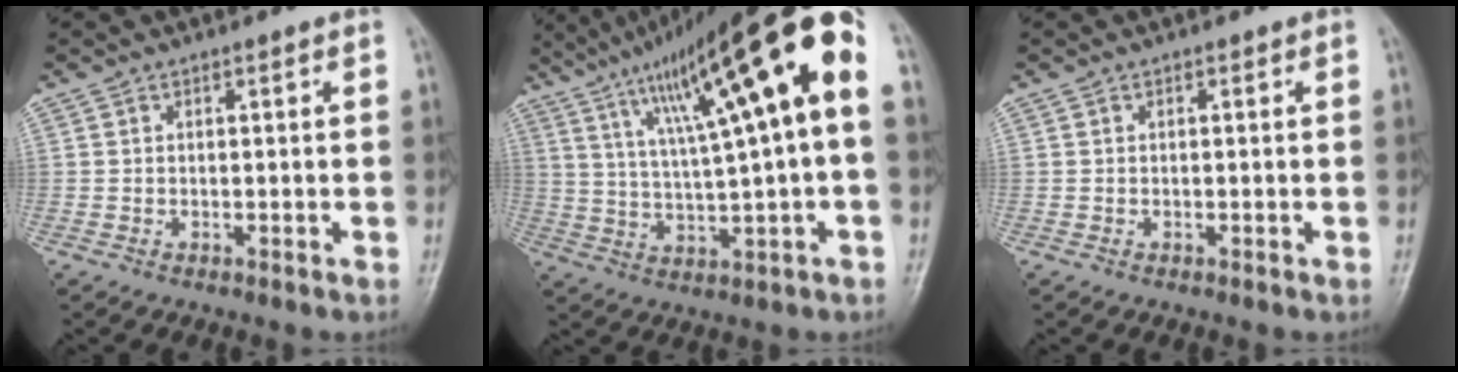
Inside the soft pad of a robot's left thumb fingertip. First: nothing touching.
{"total": 22.3, "force": [6.9, 3.5, 20.9], "torque": [-0.330, 0.022, 0.107]}
{"total": 0.0}